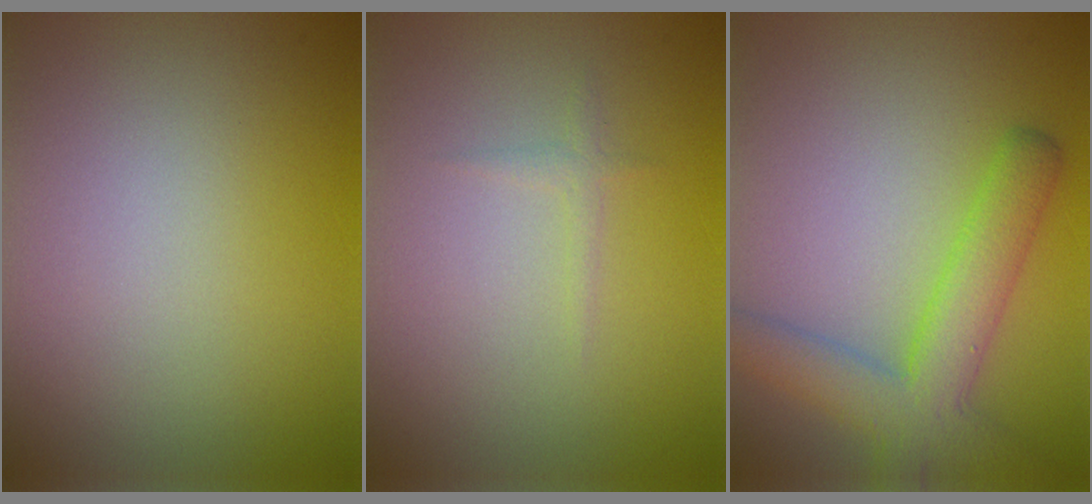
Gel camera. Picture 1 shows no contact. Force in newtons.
{"total": 0.7, "press": 0.7, "slide": 0.0}
{"total": 5.8, "press": 5.8, "slide": 0.3}